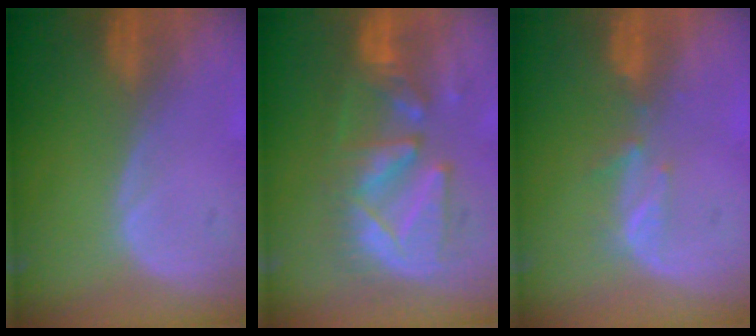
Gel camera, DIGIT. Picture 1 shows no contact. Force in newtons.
{"total": 10.4, "press": 10.2, "slide": 2.3}
{"total": 2.7, "press": 2.6, "slide": 0.8}